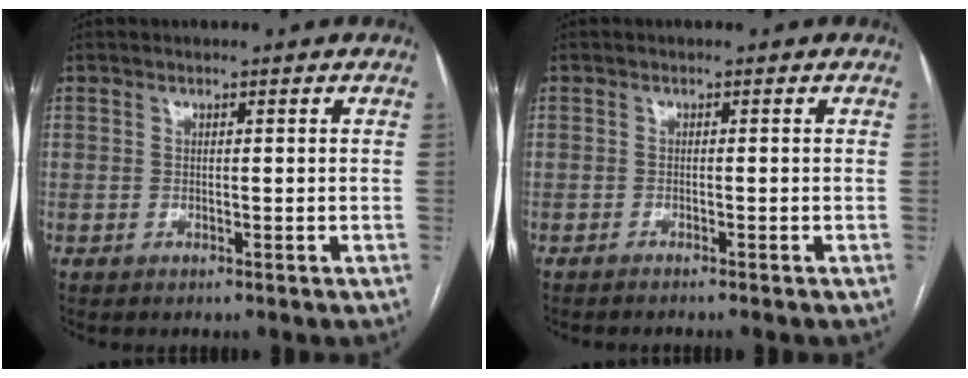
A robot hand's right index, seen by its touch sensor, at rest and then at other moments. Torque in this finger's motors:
{"motor_torque": [-0.09, -0.09, -0.02, 0.00]}